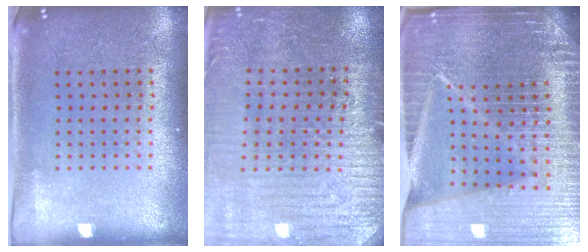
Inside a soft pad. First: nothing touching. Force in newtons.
{"total": 3.1, "press": 3.1, "slide": 0.4}
{"total": 6.9, "press": 5.9, "slide": 3.6}